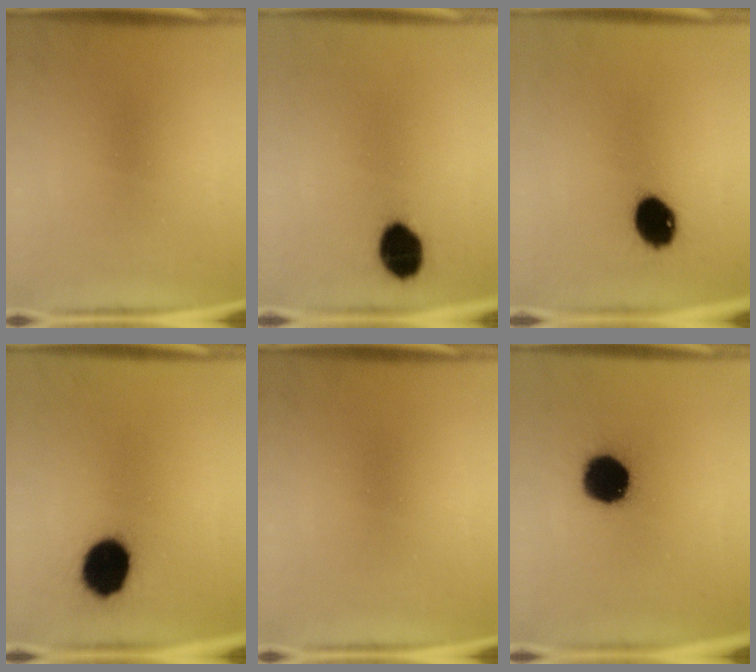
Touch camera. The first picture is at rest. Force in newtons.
{"total": 8.8}
{"total": 9.1}
{"total": 13.2}
{"total": 0.0}
{"total": 16.0}